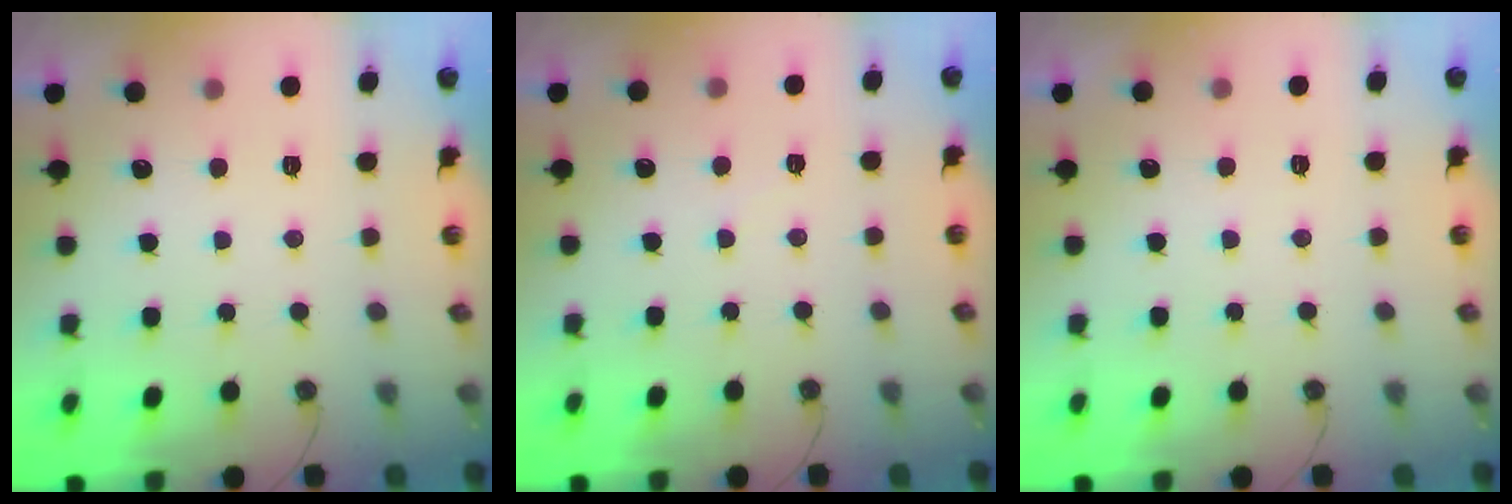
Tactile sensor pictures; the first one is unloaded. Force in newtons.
{"total": 3.9, "press": 3.9, "slide": 0.6}
{"total": 2.8, "press": 2.8, "slide": 0.5}